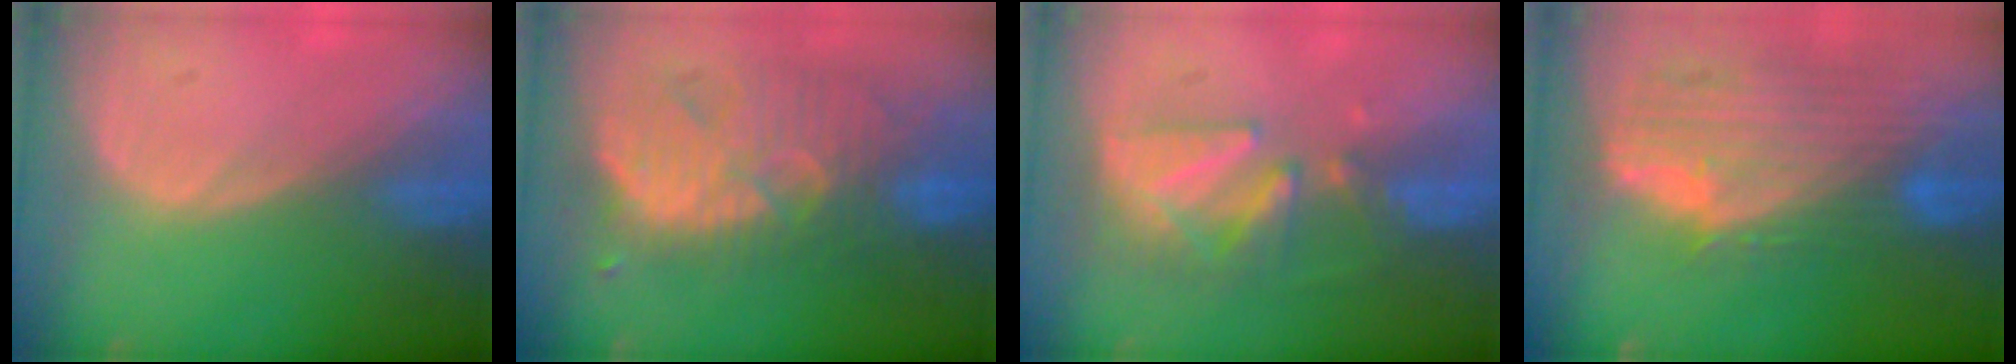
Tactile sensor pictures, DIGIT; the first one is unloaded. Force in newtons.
{"total": 11.0, "press": 10.5, "slide": 3.0}
{"total": 8.5, "press": 7.7, "slide": 3.6}
{"total": 11.7, "press": 10.0, "slide": 6.1}